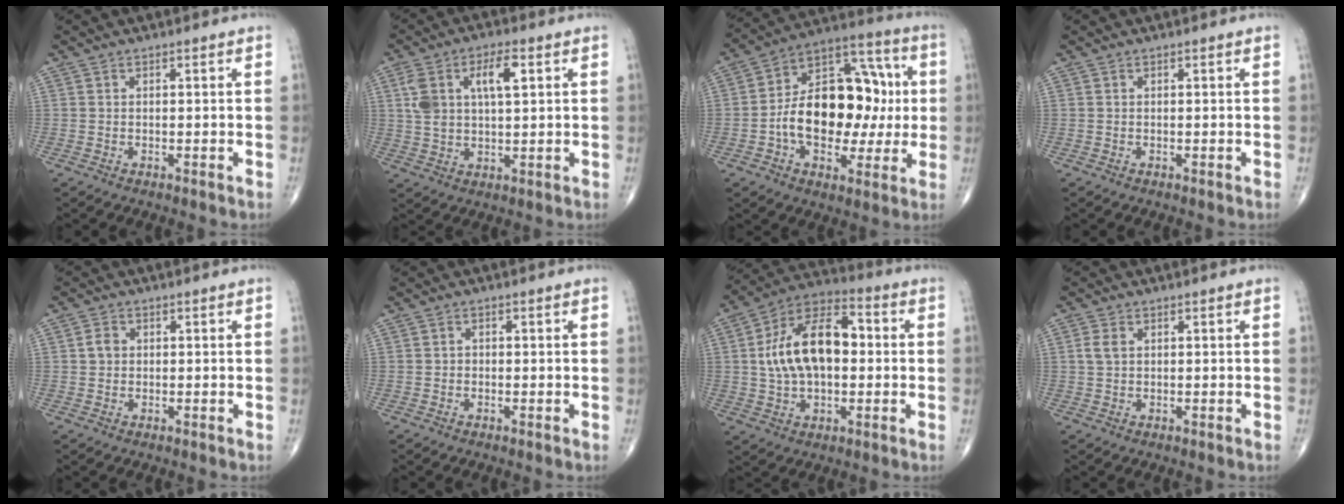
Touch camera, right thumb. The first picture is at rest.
{"total": 9.8, "force": [3.1, 4.5, 8.1], "torque": [-0.150, 0.007, 0.060]}
{"total": 21.5, "force": [-0.8, 13.5, 16.8], "torque": [-0.229, 0.041, -0.013]}
{"total": 0.0}
{"total": 2.2, "force": [0.3, 1.9, 1.1], "torque": [-0.012, 0.004, 0.004]}
{"total": 0.8, "force": [-0.1, 0.7, 0.4], "torque": [-0.002, 0.003, -0.006]}
{"total": 17.1, "force": [1.3, 9.8, 14.0], "torque": [-0.233, 0.031, 0.014]}
{"total": 2.3, "force": [0.6, 1.6, 1.6], "torque": [-0.034, 0.004, 0.012]}